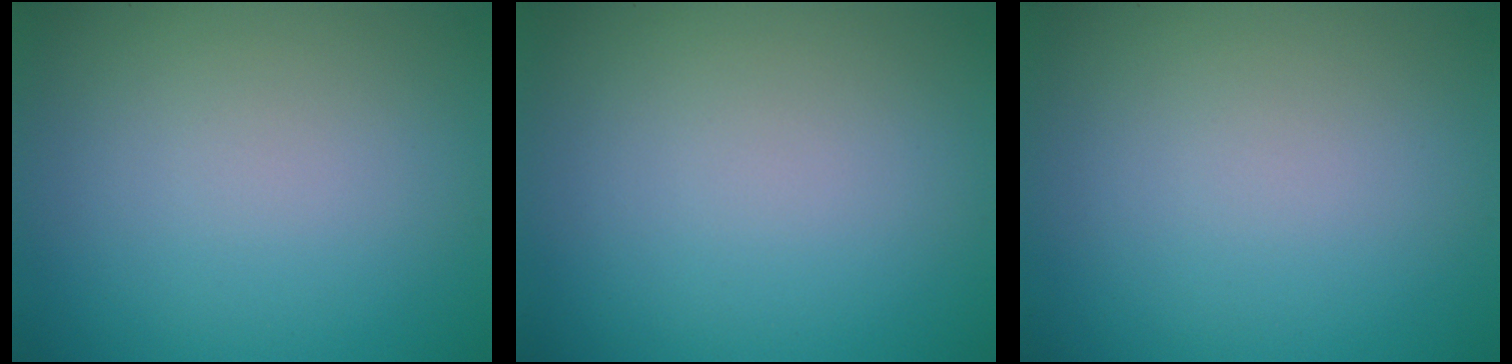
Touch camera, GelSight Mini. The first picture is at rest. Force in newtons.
{"total": 0.0}
{"total": 0.0}